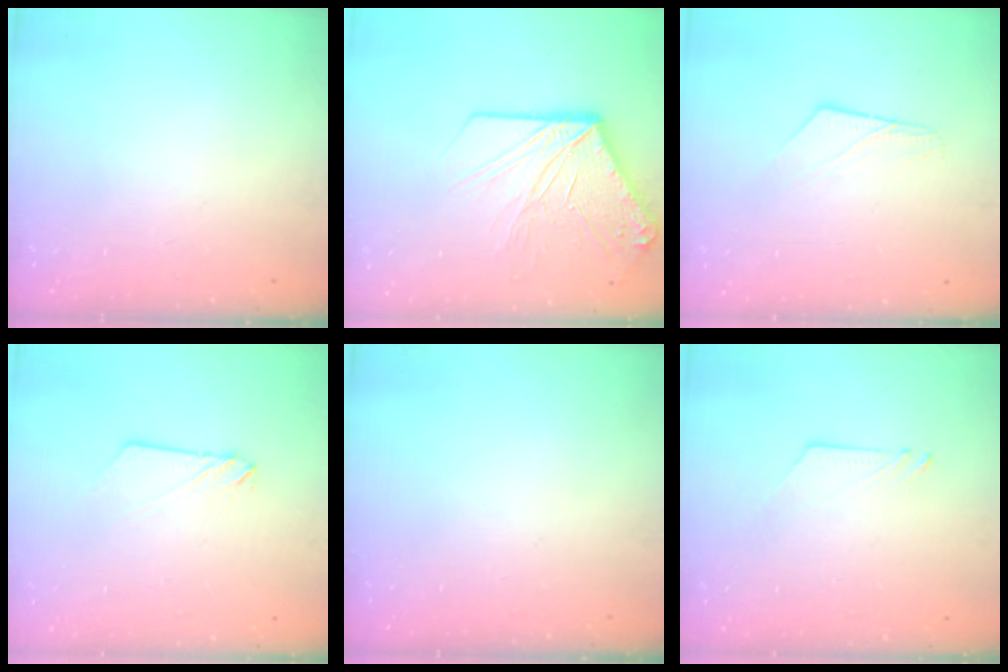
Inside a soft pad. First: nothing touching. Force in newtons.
{"total": 16.8, "press": 16.7, "slide": 2.2}
{"total": 6.3, "press": 6.3, "slide": 0.5}
{"total": 2.3, "press": 2.3, "slide": 0.2}
{"total": 0.0}
{"total": 3.5, "press": 3.4, "slide": 0.3}